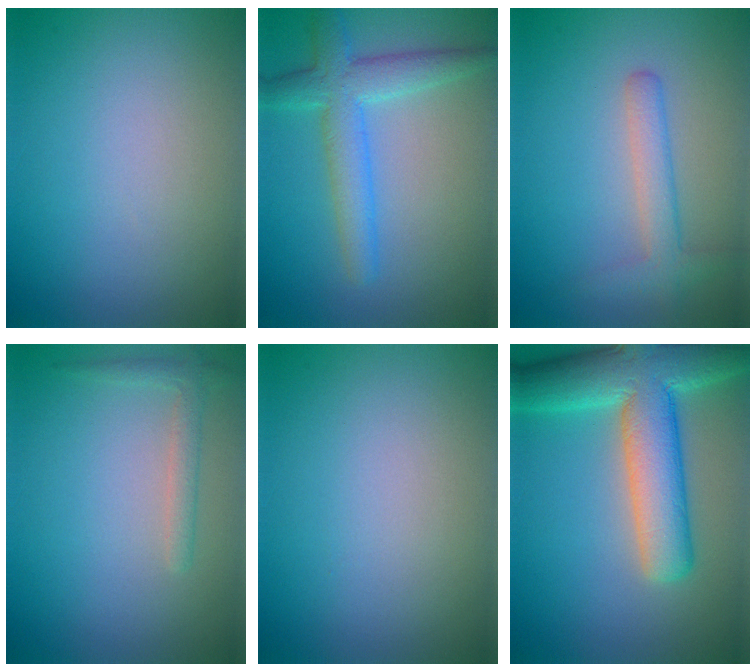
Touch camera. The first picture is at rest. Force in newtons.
{"total": 4.5, "press": 4.5, "slide": 0.1}
{"total": 2.7, "press": 2.7, "slide": 0.1}
{"total": 1.5, "press": 1.5, "slide": 0.1}
{"total": 0.0}
{"total": 10.0, "press": 9.9, "slide": 0.8}